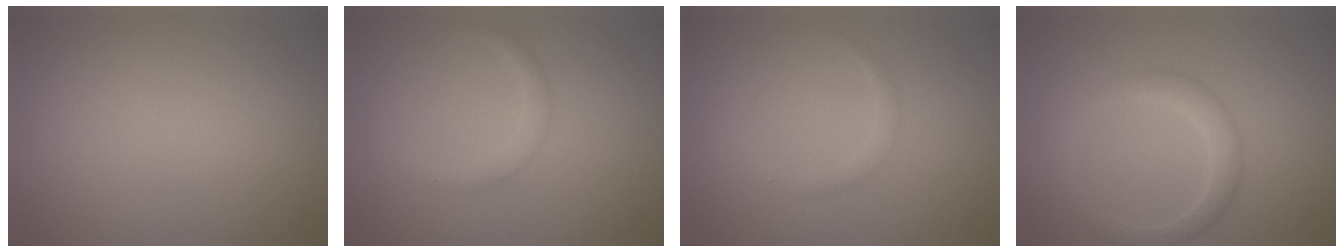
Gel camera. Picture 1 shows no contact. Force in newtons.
{"total": 1.5, "press": 1.5, "slide": 0.1}
{"total": 1.0, "press": 1.0, "slide": 0.0}
{"total": 2.8, "press": 2.8, "slide": 0.1}